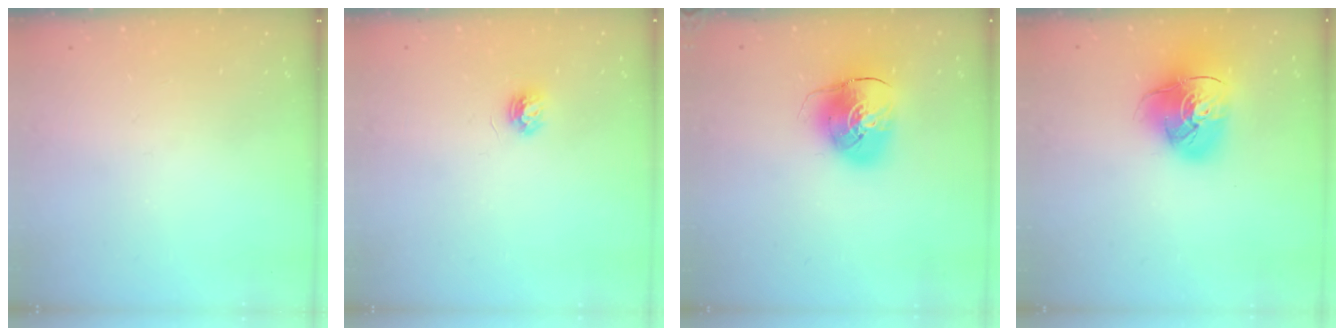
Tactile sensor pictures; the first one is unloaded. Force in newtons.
{"total": 3.7, "press": 3.7, "slide": 0.4}
{"total": 11.2, "press": 11.0, "slide": 1.9}
{"total": 14.9, "press": 14.8, "slide": 1.9}